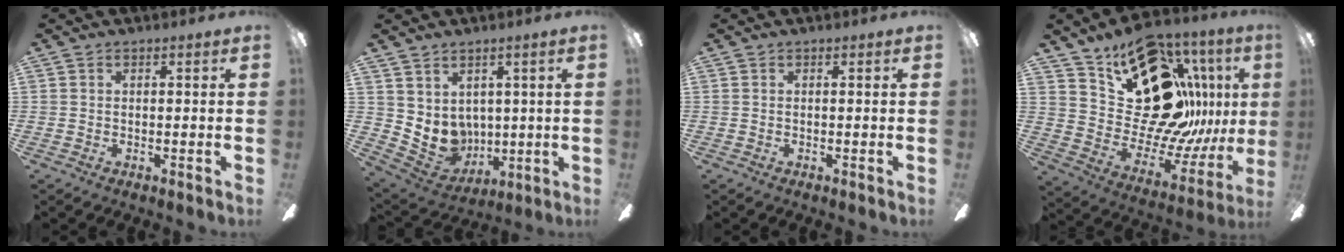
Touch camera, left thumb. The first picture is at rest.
{"total": 7.4, "force": [2.8, 6.4, 2.3], "torque": [-0.060, -0.022, 0.065]}
{"total": 0.0}
{"total": 24.3, "force": [11.2, 14.2, 16.3], "torque": [-0.248, -0.071, 0.225]}